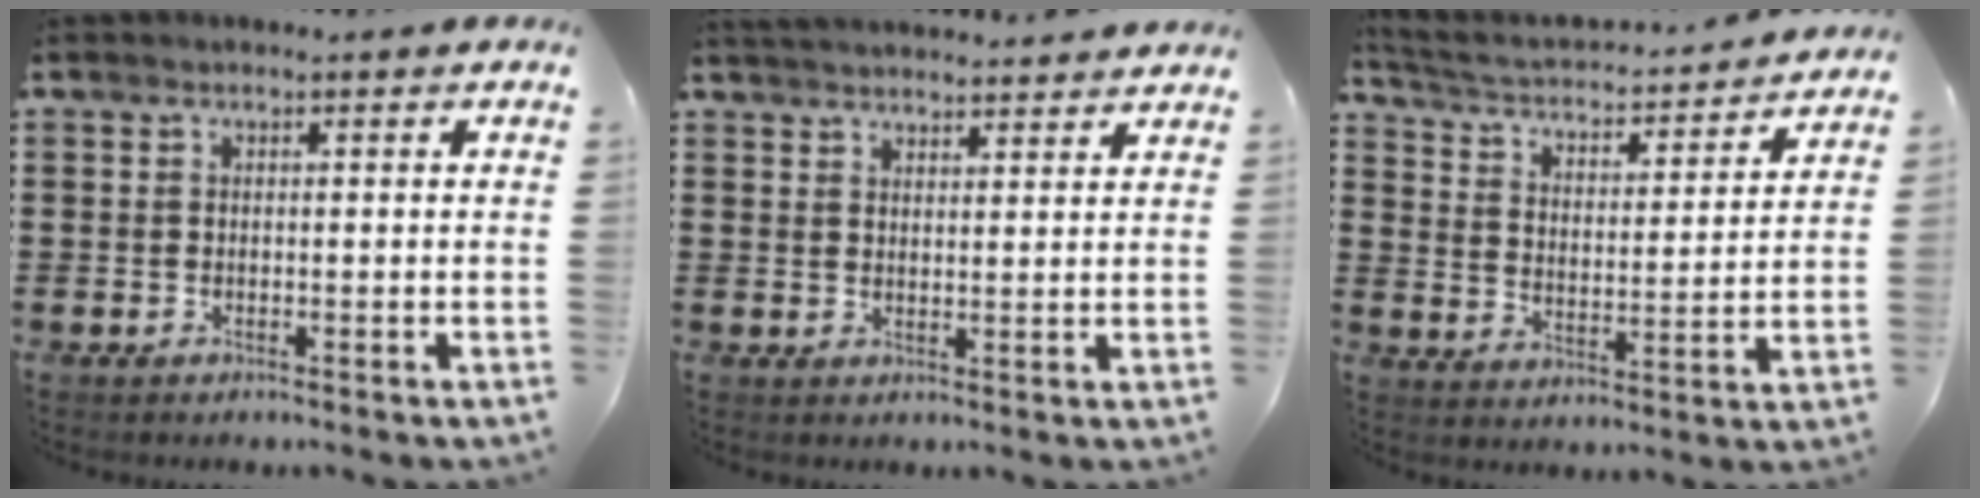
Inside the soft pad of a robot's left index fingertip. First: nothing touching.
{"total": 3.0, "force": [3.0, -0.1, 0.0], "torque": [-0.010, -0.010, 0.056]}
{"total": 2.2, "force": [2.0, 0.7, 0.7], "torque": [-0.033, -0.023, 0.021]}